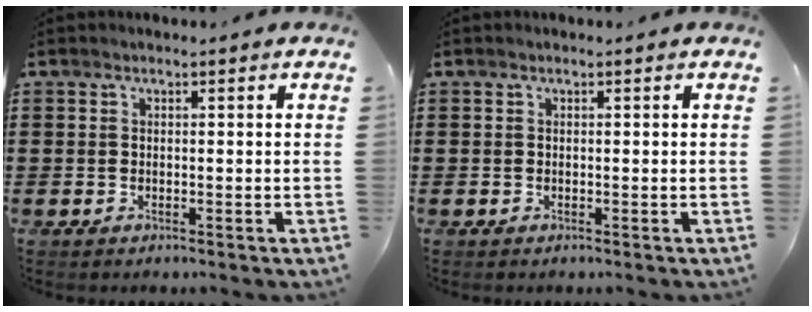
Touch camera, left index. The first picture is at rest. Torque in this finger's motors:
{"motor_torque": [-0.03, -0.03, 0.00, 0.00]}